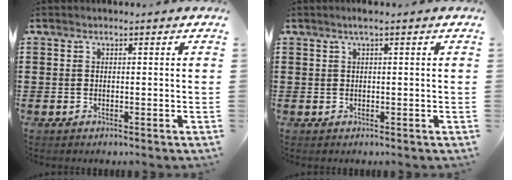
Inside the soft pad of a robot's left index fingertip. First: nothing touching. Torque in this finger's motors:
{"motor_torque": [0.26, -0.20, 0.07, 0.01]}